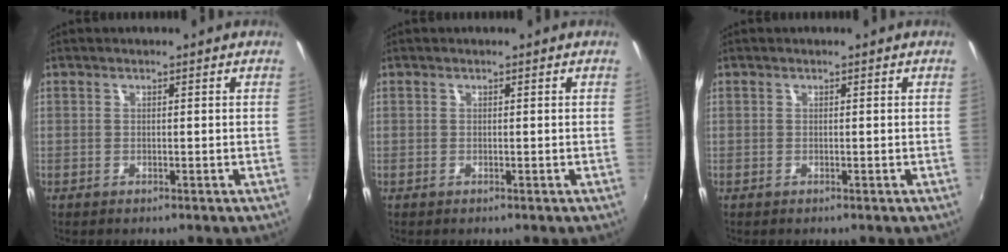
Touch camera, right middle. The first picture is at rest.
{"total": 0.0}
{"total": 0.0}